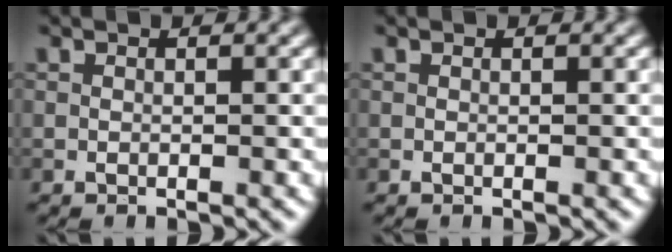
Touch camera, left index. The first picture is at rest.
{"total": 0.0}